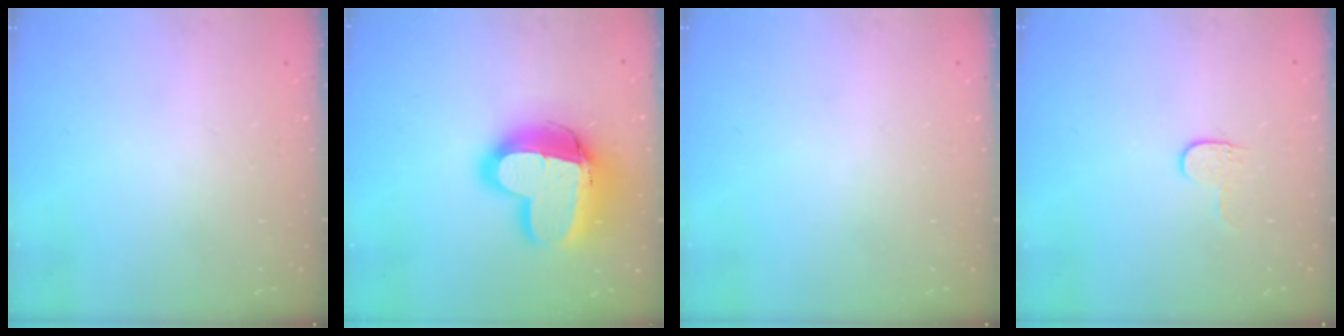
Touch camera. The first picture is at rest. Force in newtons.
{"total": 18.9, "press": 18.8, "slide": 2.2}
{"total": 0.0}
{"total": 3.6, "press": 3.6, "slide": 0.4}